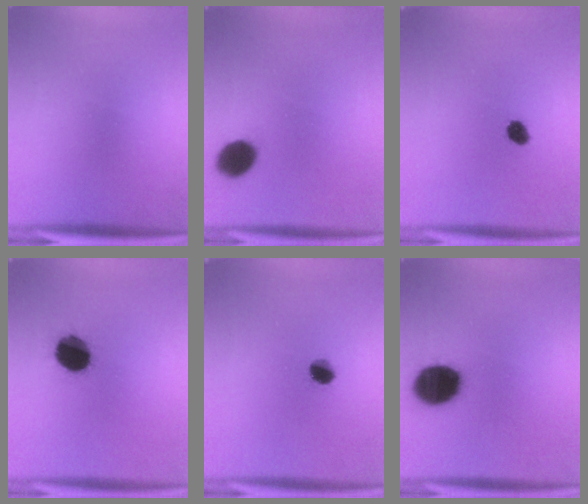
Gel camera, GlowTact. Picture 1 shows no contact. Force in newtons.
{"total": 7.3}
{"total": 2.8}
{"total": 11.6}
{"total": 4.0}
{"total": 15.1}